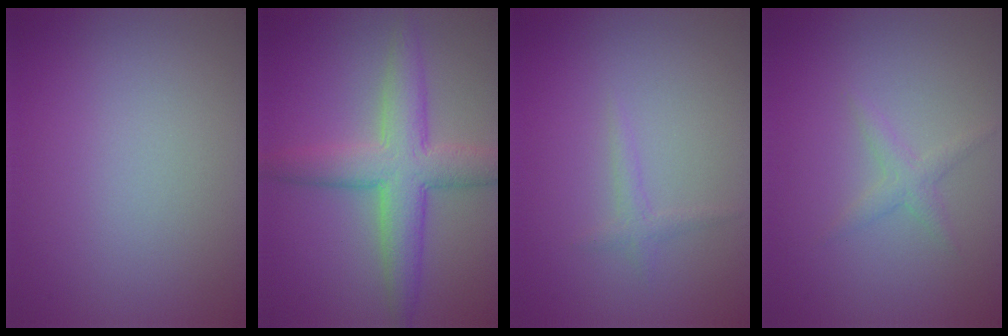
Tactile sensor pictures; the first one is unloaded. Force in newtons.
{"total": 5.9, "press": 5.9, "slide": 0.2}
{"total": 1.0, "press": 1.0, "slide": 0.1}
{"total": 1.3, "press": 1.3, "slide": 0.1}